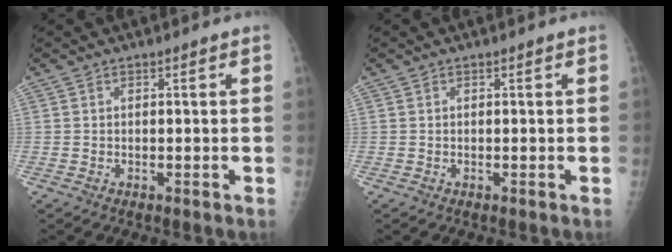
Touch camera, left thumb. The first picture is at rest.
{"total": 0.0}